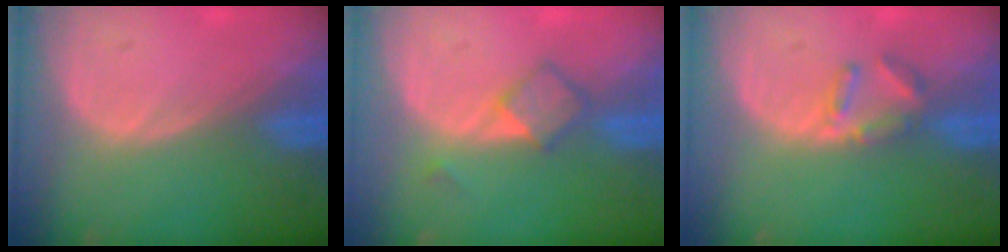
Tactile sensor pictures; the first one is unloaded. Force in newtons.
{"total": 3.4, "press": 3.4, "slide": 0.3}
{"total": 3.3, "press": 3.2, "slide": 0.4}